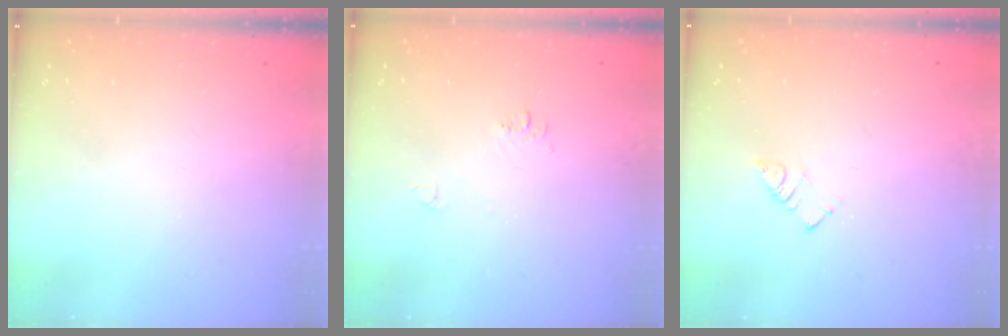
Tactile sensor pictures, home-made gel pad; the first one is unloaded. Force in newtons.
{"total": 6.6, "press": 6.6, "slide": 0.6}
{"total": 2.5, "press": 2.5, "slide": 0.1}